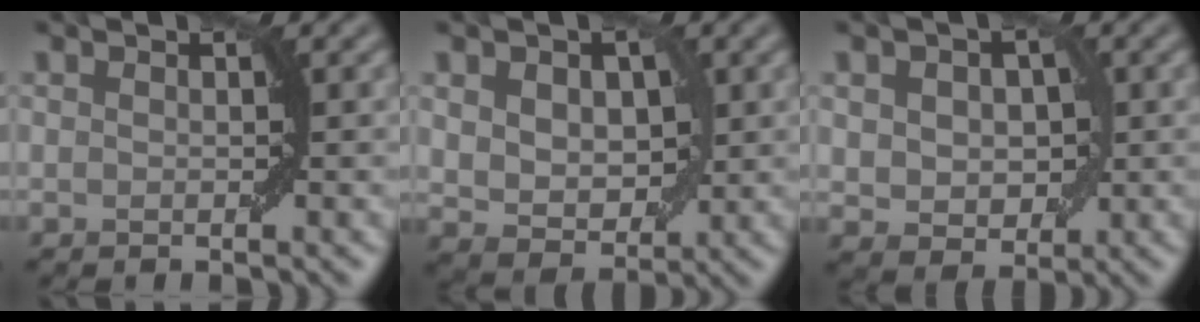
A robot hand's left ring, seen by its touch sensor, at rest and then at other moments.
{"total": 5.1, "force": [0.8, 3.5, 3.6], "torque": [-0.054, -0.005, 0.021]}
{"total": 4.4, "force": [0.4, 3.2, 3.0], "torque": [-0.042, 0.001, 0.009]}